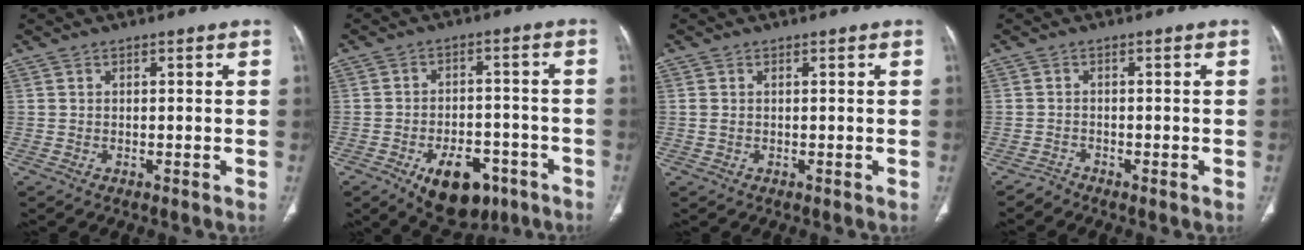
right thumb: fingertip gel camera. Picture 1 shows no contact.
{"total": 12.7, "force": [-6.6, 7.3, 8.0], "torque": [-0.087, 0.031, -0.088]}
{"total": 1.2, "force": [0.2, 0.7, 0.9], "torque": [-0.032, 0.011, 0.008]}
{"total": 1.2, "force": [-1.2, 0.2, -0.2], "torque": [0.009, -0.004, -0.026]}